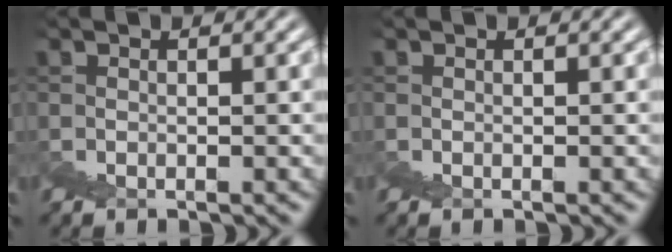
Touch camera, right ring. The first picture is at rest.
{"total": 0.0}